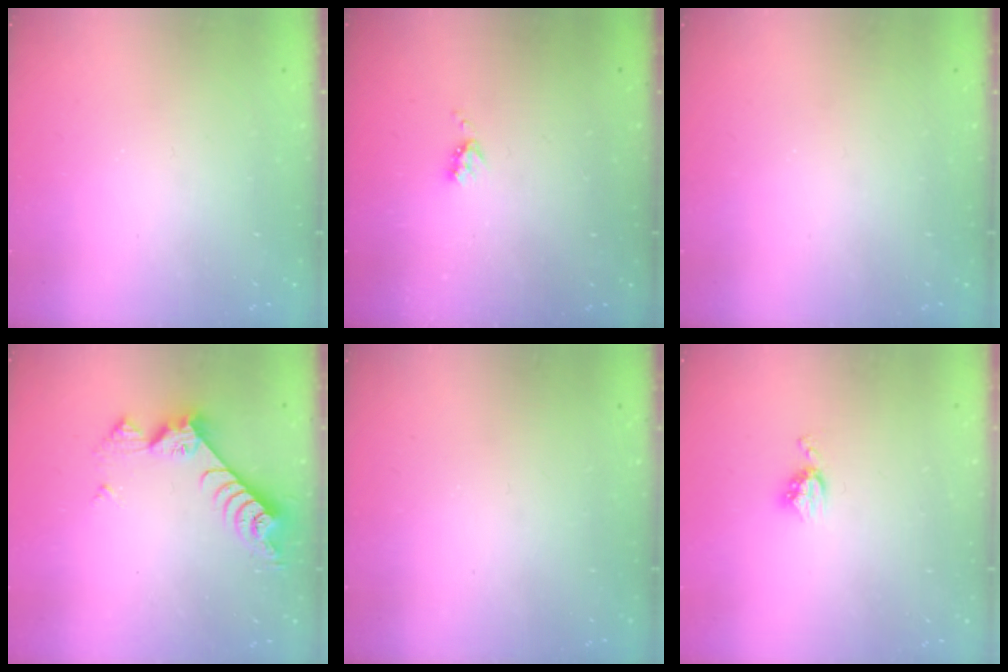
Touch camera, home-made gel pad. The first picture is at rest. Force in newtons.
{"total": 3.9, "press": 3.8, "slide": 0.6}
{"total": 0.0}
{"total": 7.6, "press": 7.6, "slide": 0.4}
{"total": 0.0}
{"total": 4.6, "press": 4.6, "slide": 0.4}